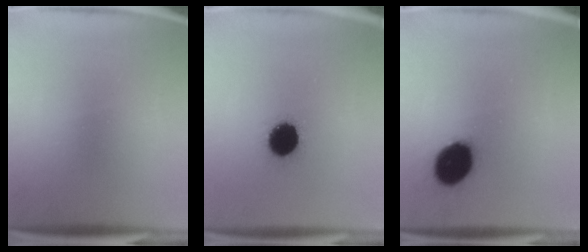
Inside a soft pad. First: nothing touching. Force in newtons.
{"total": 12.0}
{"total": 14.3}